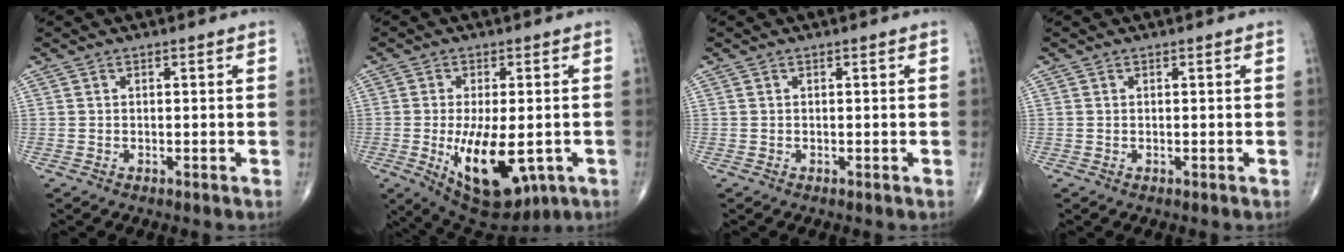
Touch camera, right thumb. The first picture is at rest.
{"total": 15.3, "force": [-4.0, 7.1, 13.0], "torque": [-0.201, -0.015, -0.038]}
{"total": 0.0}
{"total": 0.0}